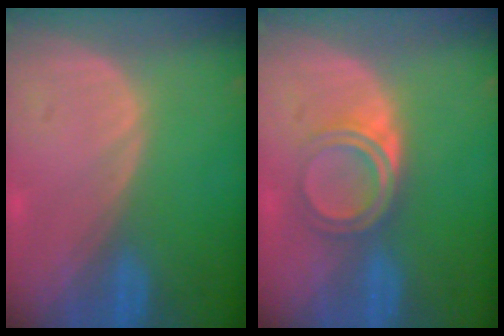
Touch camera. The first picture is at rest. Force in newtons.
{"total": 5.0, "press": 4.3, "slide": 2.6}